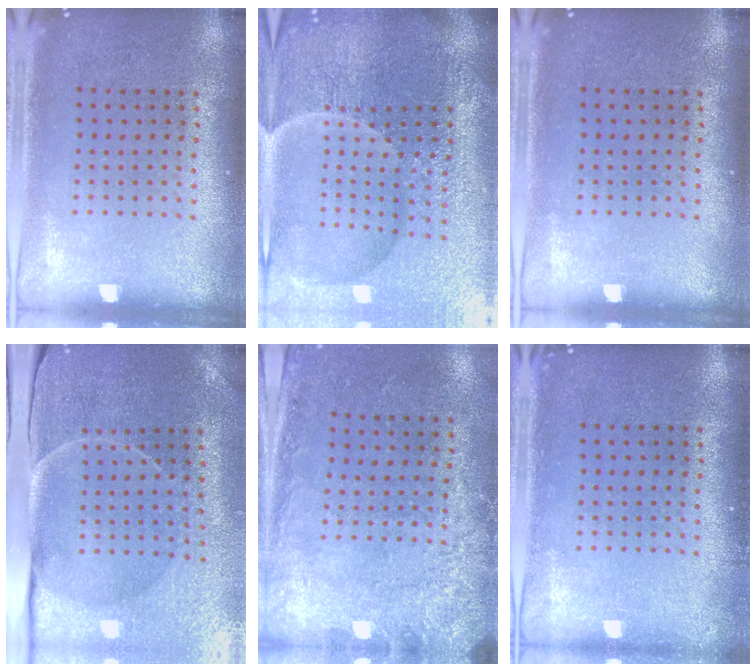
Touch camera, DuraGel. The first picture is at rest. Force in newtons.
{"total": 5.6, "press": 5.3, "slide": 1.9}
{"total": 0.0}
{"total": 3.6, "press": 3.6, "slide": 0.6}
{"total": 2.7, "press": 2.0, "slide": 1.9}
{"total": 0.6, "press": 0.6, "slide": 0.1}